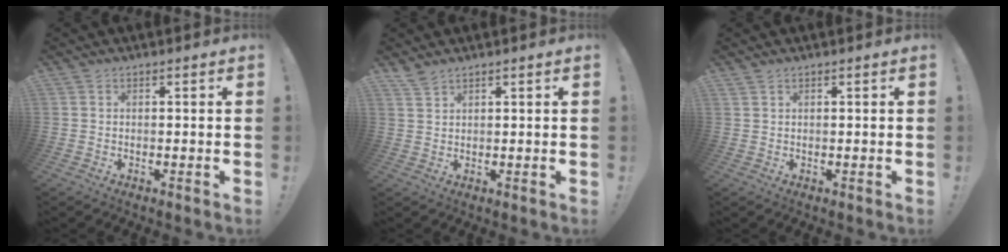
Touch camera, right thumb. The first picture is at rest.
{"total": 2.9, "force": [2.5, 0.9, 1.2], "torque": [-0.010, -0.019, 0.045]}
{"total": 0.8, "force": [0.7, 0.3, 0.2], "torque": [-0.004, 0.000, 0.014]}